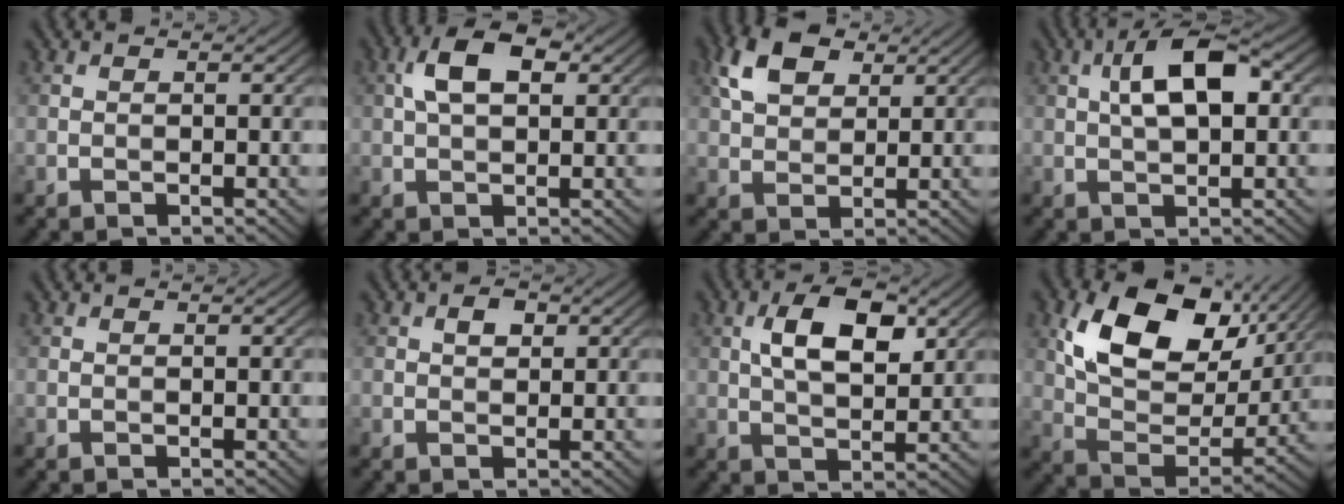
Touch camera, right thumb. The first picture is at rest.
{"total": 6.2, "force": [1.8, 3.2, 4.9], "torque": [-0.097, 0.011, 0.026]}
{"total": 7.1, "force": [3.4, 4.3, 4.5], "torque": [-0.101, 0.009, 0.062]}
{"total": 7.4, "force": [1.7, 3.0, 6.6], "torque": [-0.119, 0.015, 0.027]}
{"total": 0.0}
{"total": 1.7, "force": [0.6, 1.1, 1.1], "torque": [-0.018, 0.002, 0.008]}
{"total": 7.5, "force": [2.4, 3.5, 6.2], "torque": [-0.114, 0.005, 0.042]}
{"total": 14.5, "force": [6.2, 8.9, 9.6], "torque": [-0.186, -0.006, 0.115]}